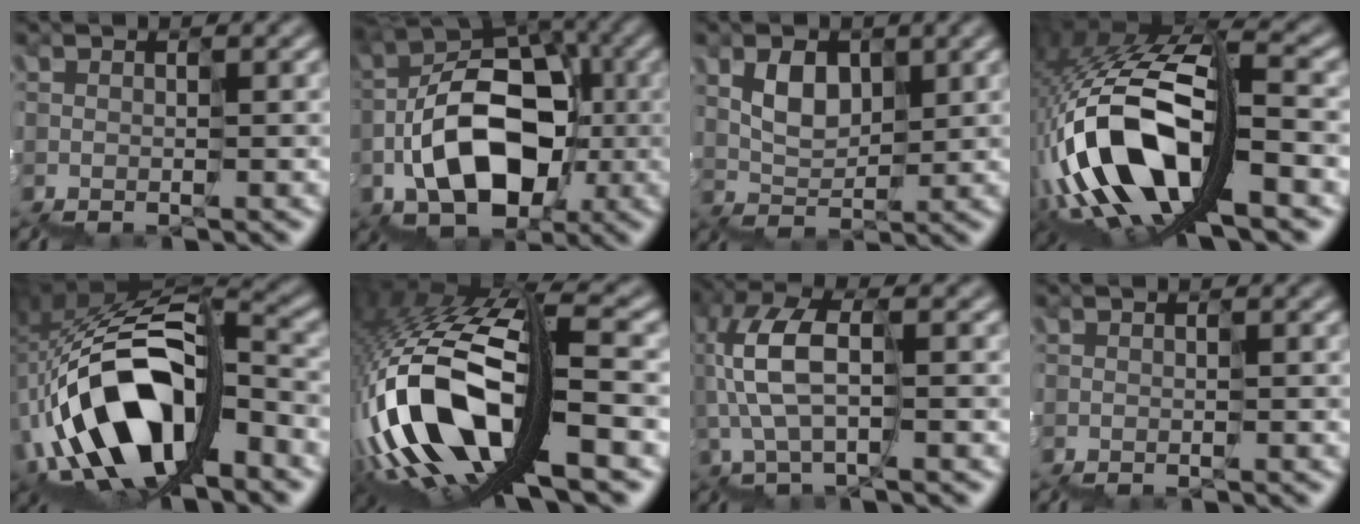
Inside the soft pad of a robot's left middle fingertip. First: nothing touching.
{"total": 9.1, "force": [-2.4, 6.2, 6.2], "torque": [-0.111, 0.027, -0.055]}
{"total": 2.0, "force": [1.7, 0.9, -0.6], "torque": [-0.007, 0.018, 0.035]}
{"total": 11.5, "force": [-4.4, 5.1, 9.3], "torque": [-0.210, 0.021, -0.073]}
{"total": 11.5, "force": [-4.7, 5.3, 9.1], "torque": [-0.179, 0.028, -0.084]}
{"total": 13.4, "force": [-3.8, 5.5, 11.6], "torque": [-0.263, 0.017, -0.056]}
{"total": 4.7, "force": [1.2, 1.6, 4.3], "torque": [-0.122, 0.031, 0.021]}
{"total": 0.0}